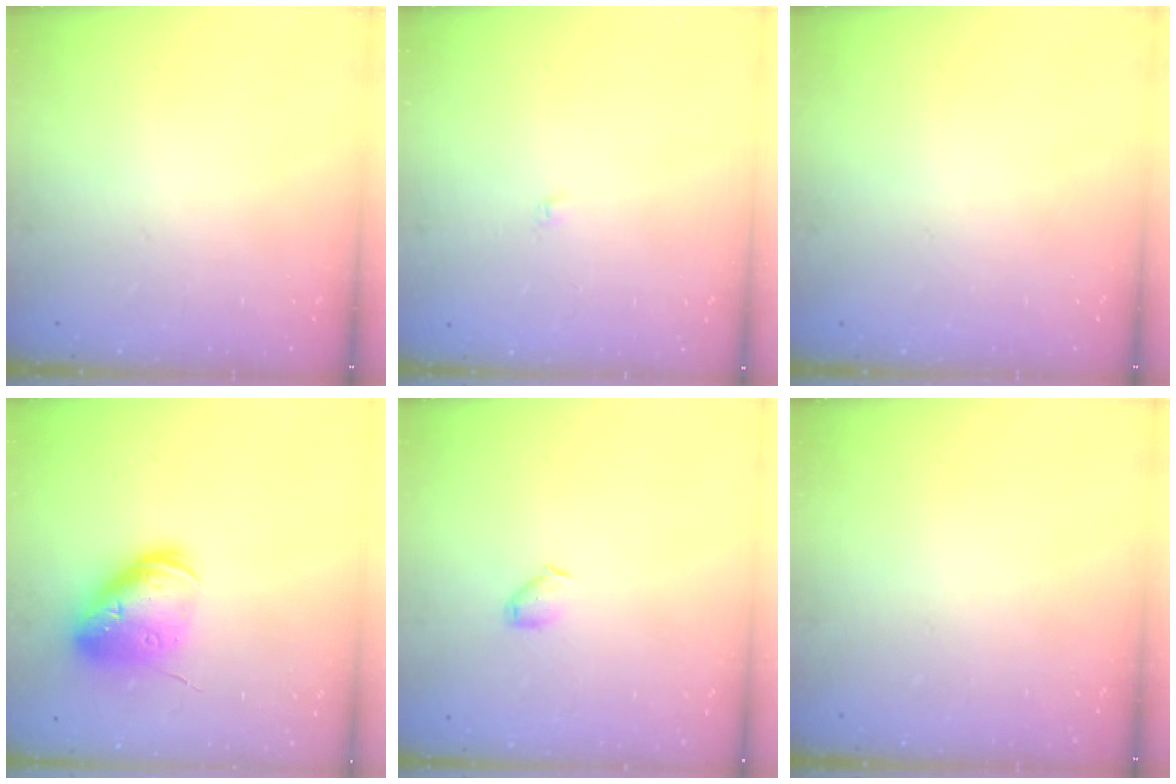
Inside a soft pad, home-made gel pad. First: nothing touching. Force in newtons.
{"total": 1.8, "press": 1.7, "slide": 0.3}
{"total": 0.0}
{"total": 17.6, "press": 17.3, "slide": 2.9}
{"total": 3.7, "press": 3.6, "slide": 0.7}
{"total": 0.0}